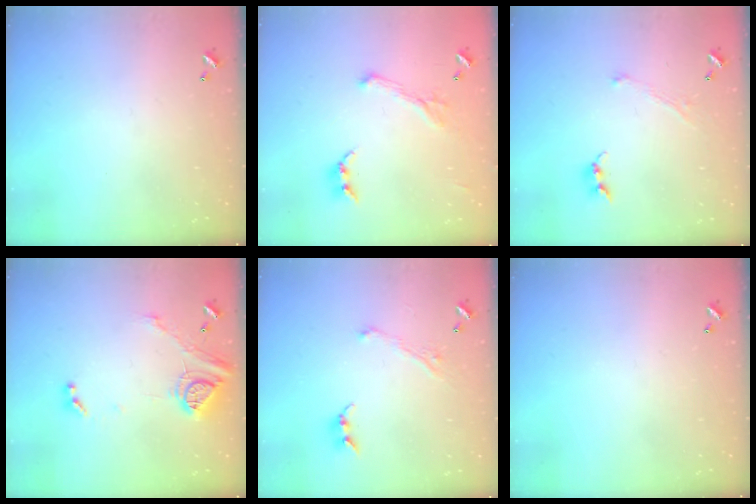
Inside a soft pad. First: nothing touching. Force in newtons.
{"total": 1.1, "press": 0.6, "slide": 0.9}
{"total": 1.3, "press": 1.2, "slide": 0.5}
{"total": 14.1, "press": 14.0, "slide": 1.6}
{"total": 2.8, "press": 2.8, "slide": 0.1}
{"total": 0.0}